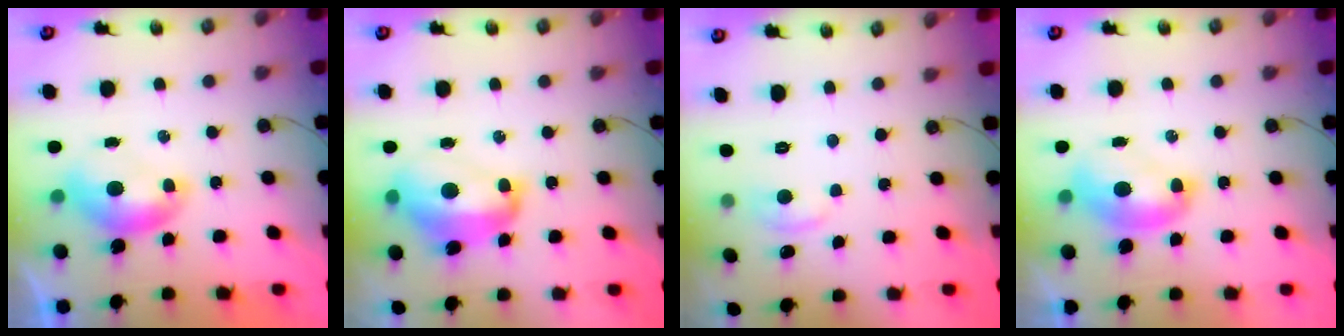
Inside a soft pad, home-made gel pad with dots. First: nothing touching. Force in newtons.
{"total": 8.3, "press": 8.2, "slide": 1.2}
{"total": 1.2, "press": 0.8, "slide": 0.9}
{"total": 1.8, "press": 1.8, "slide": 0.0}